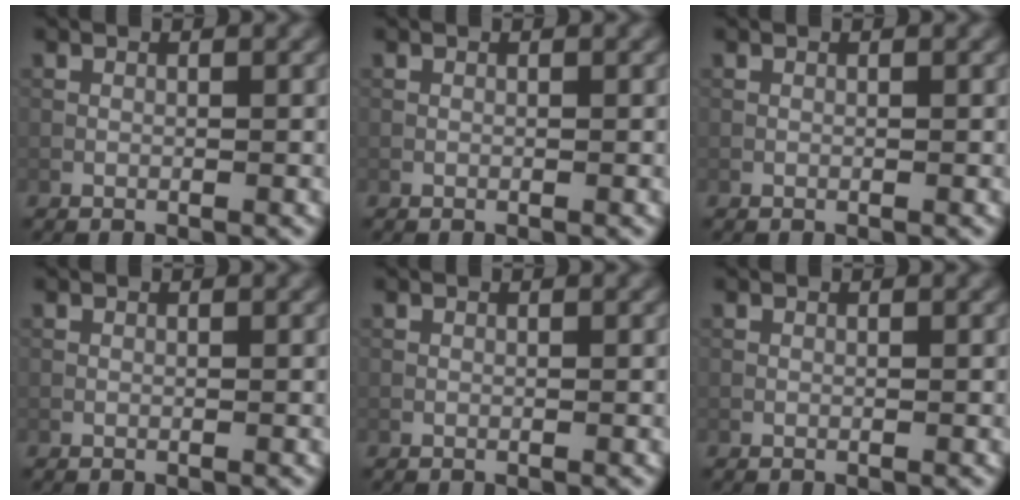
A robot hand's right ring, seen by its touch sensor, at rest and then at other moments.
{"total": 0.0}
{"total": 0.0}
{"total": 0.0}
{"total": 0.0}
{"total": 0.0}